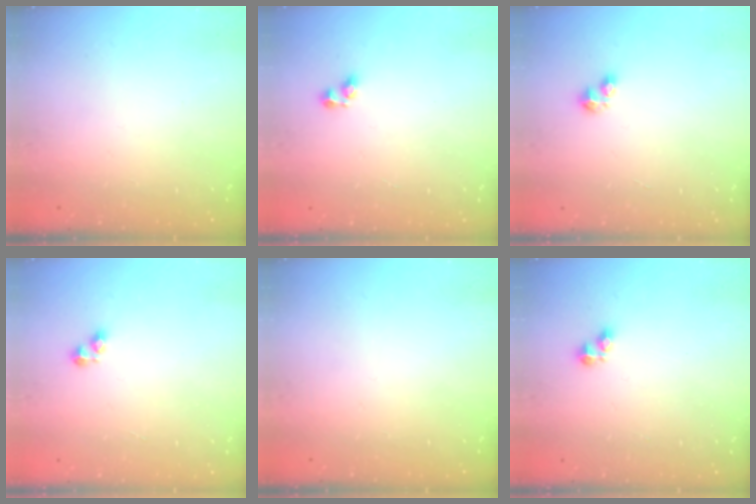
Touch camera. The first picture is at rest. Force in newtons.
{"total": 3.1, "press": 3.1, "slide": 0.5}
{"total": 2.5, "press": 2.5, "slide": 0.4}
{"total": 2.4, "press": 2.4, "slide": 0.3}
{"total": 0.0}
{"total": 3.5, "press": 3.4, "slide": 0.6}